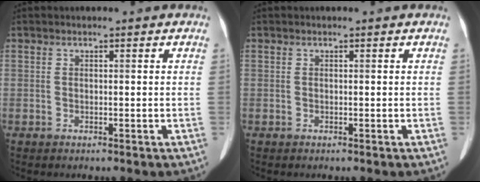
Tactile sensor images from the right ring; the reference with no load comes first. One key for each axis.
{"total": 0.0}